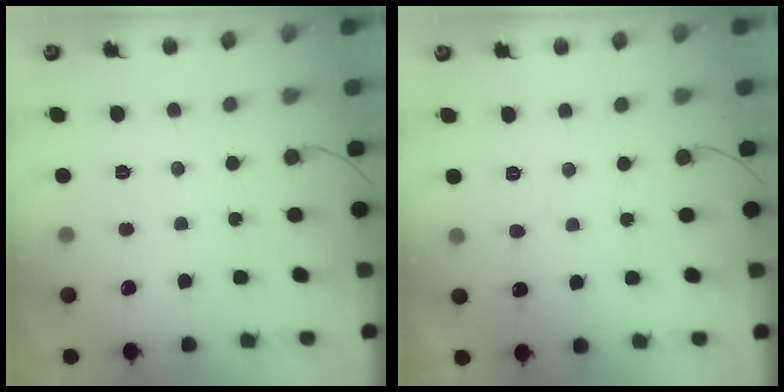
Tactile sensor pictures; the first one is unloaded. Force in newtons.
{"total": 3.3, "press": 3.3, "slide": 0.2}